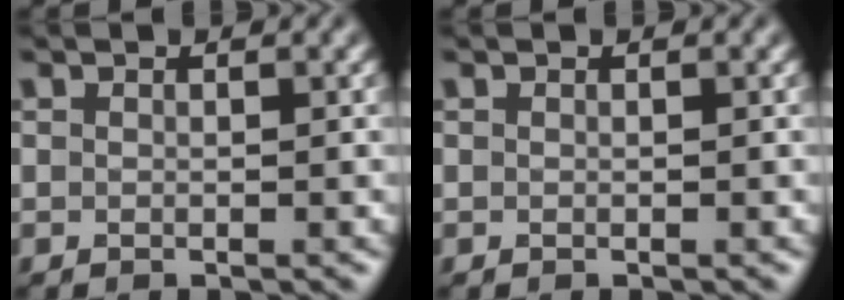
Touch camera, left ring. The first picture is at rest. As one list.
[{"total": 0.0}]